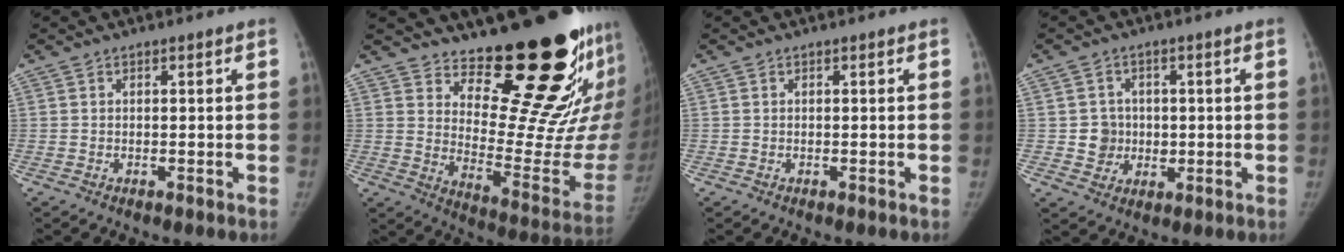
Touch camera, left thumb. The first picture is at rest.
{"total": 21.6, "force": [16.2, 6.3, 12.8], "torque": [-0.134, -0.156, 0.235]}
{"total": 0.0}
{"total": 5.4, "force": [-0.1, 5.2, 1.3], "torque": [0.010, 0.008, 0.002]}